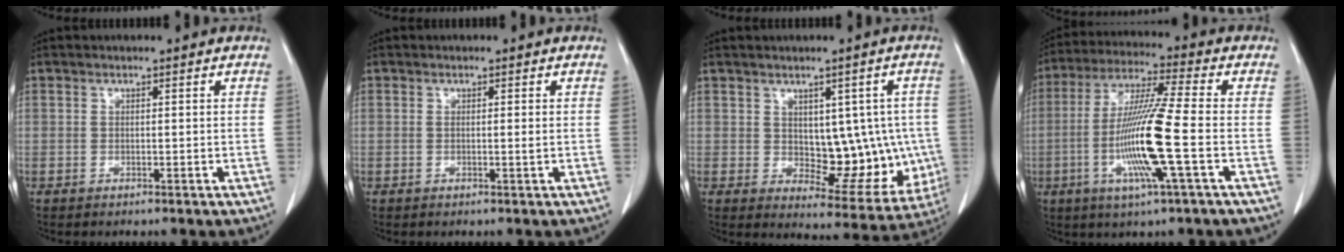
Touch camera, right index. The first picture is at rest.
{"total": 0.6, "force": [0.1, -0.1, 0.6], "torque": [-0.011, -0.002, 0.003]}
{"total": 11.6, "force": [0.4, 6.5, 9.6], "torque": [-0.101, 0.009, 0.029]}
{"total": 13.7, "force": [-3.1, -0.6, 13.3], "torque": [-0.272, -0.012, -0.066]}